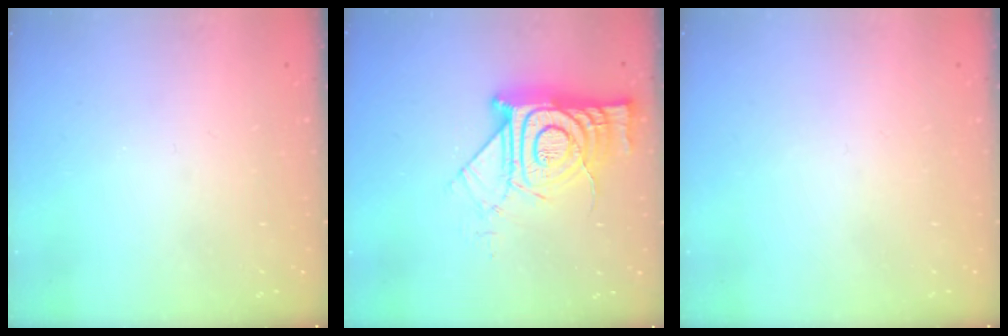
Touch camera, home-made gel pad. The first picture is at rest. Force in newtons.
{"total": 17.6, "press": 17.5, "slide": 1.3}
{"total": 1.9, "press": 1.9, "slide": 0.2}